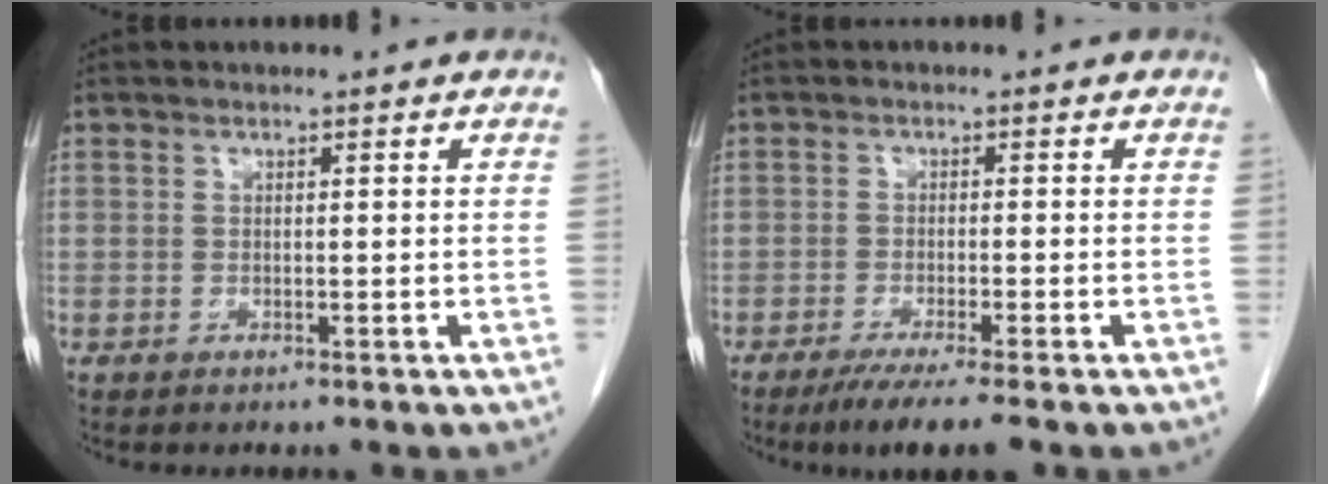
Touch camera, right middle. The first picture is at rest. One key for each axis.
{"total": 5.6, "fx": -4.1, "fy": -0.3, "fz": 3.7, "tx": -0.059, "ty": -0.015, "tz": -0.068}